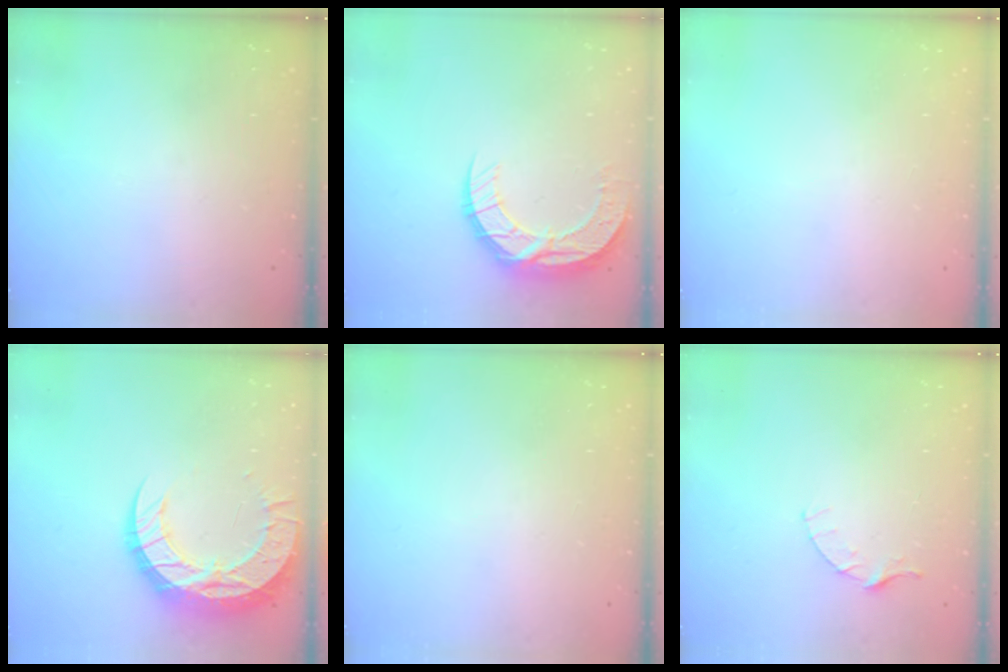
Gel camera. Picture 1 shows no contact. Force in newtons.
{"total": 10.6, "press": 10.6, "slide": 0.7}
{"total": 0.0}
{"total": 17.5, "press": 17.4, "slide": 1.4}
{"total": 0.0}
{"total": 3.6, "press": 3.6, "slide": 0.4}